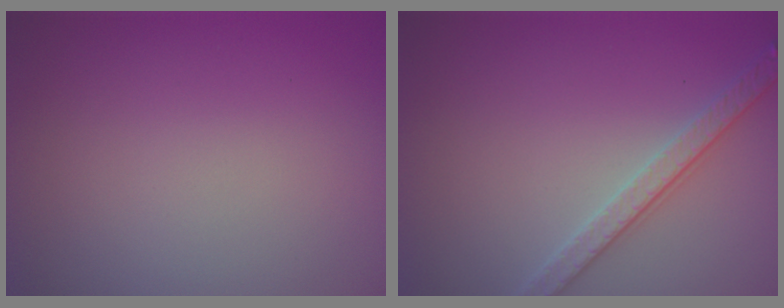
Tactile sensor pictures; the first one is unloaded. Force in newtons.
{"total": 2.8, "press": 2.7, "slide": 0.7}